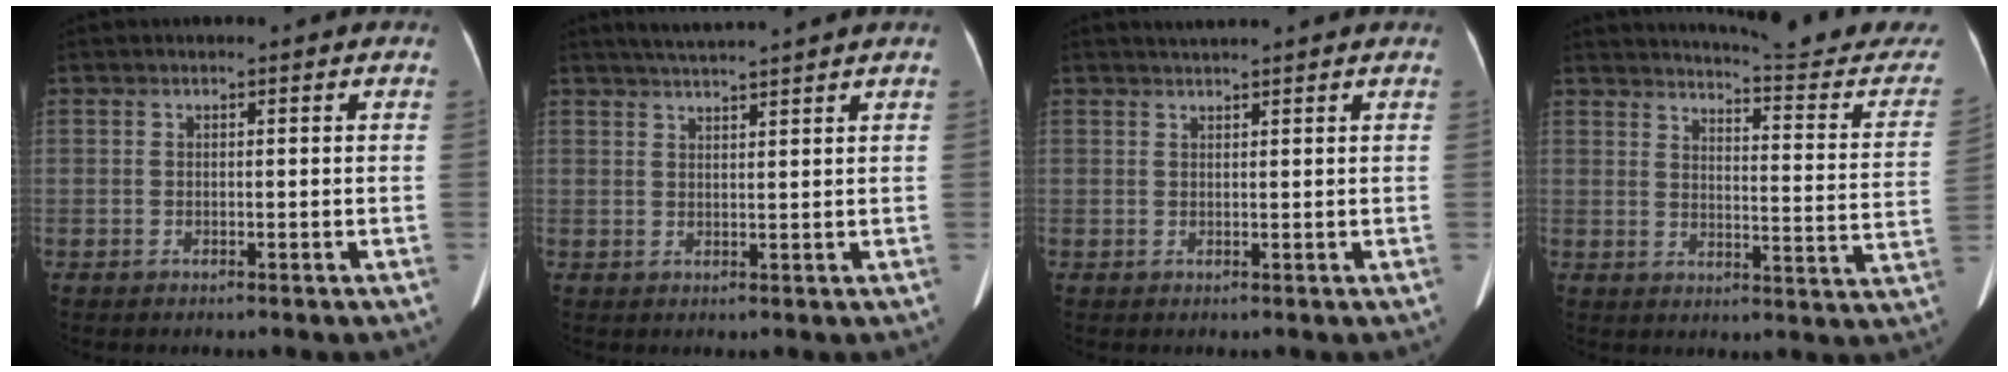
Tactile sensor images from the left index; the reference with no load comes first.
{"total": 5.6, "force": [4.9, -1.2, 2.4], "torque": [-0.038, 0.018, 0.078]}
{"total": 2.6, "force": [2.4, -0.4, 0.8], "torque": [-0.011, 0.018, 0.039]}
{"total": 19.0, "force": [18.3, 0.8, 5.0], "torque": [-0.061, -0.103, 0.205]}